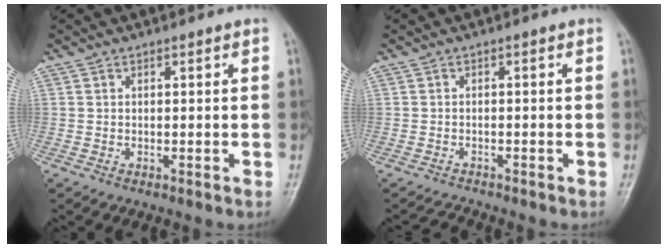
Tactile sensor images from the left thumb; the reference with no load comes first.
{"total": 1.3, "force": [-1.2, -0.1, -0.3], "torque": [-0.004, -0.004, -0.022]}